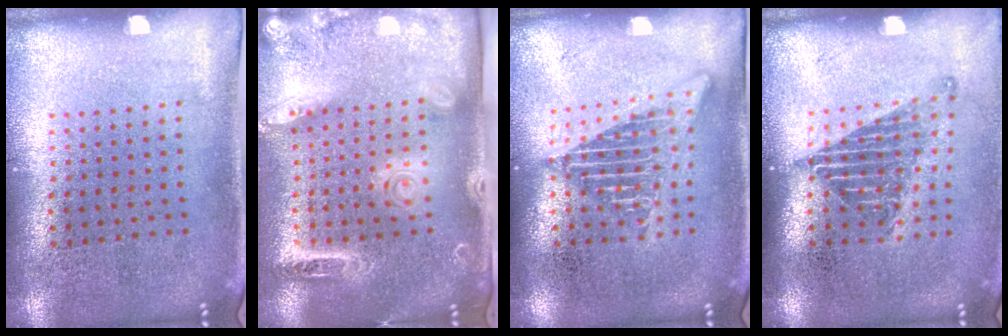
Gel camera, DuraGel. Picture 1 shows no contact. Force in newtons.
{"total": 2.6, "press": 2.0, "slide": 1.7}
{"total": 2.3, "press": 2.3, "slide": 0.1}
{"total": 1.3, "press": 1.0, "slide": 0.8}